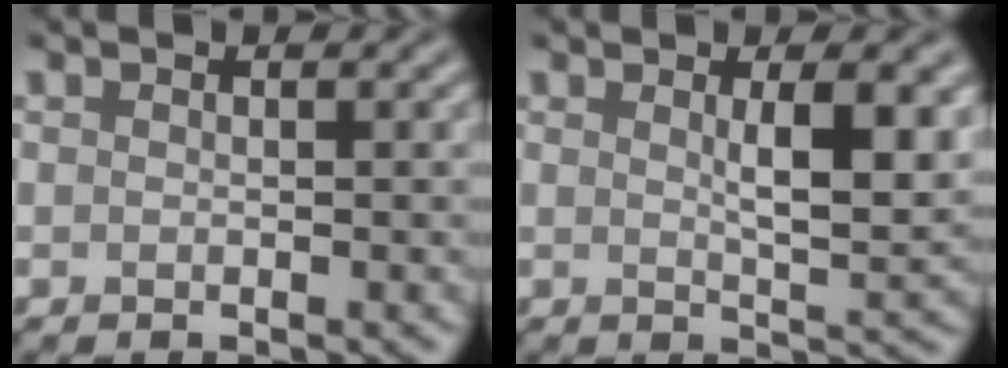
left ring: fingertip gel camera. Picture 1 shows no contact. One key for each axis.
{"total": 4.4, "fx": 1.2, "fy": 1.0, "fz": 4.1, "tx": -0.059, "ty": -0.004, "tz": 0.022}